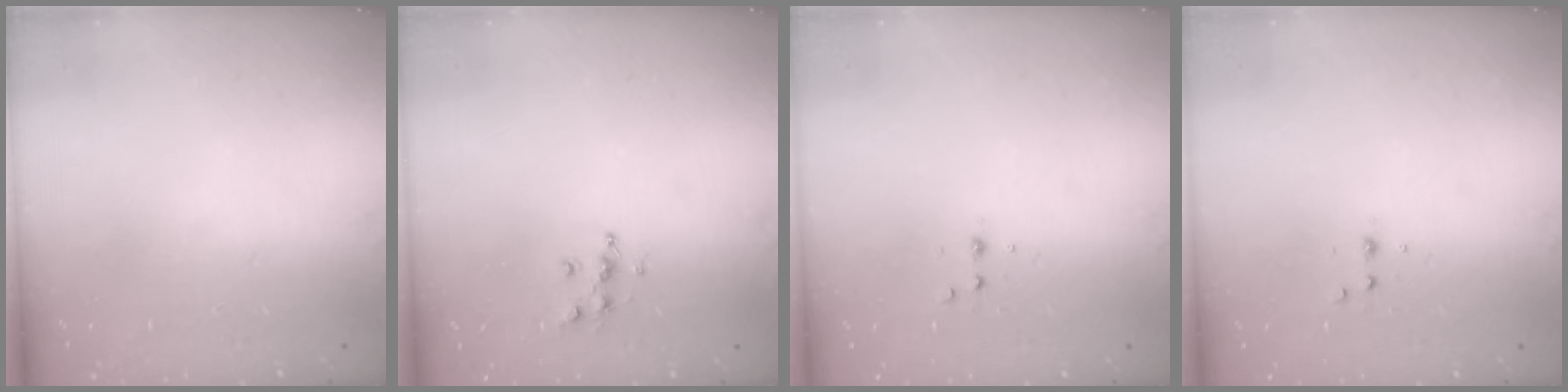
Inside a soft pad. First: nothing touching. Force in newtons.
{"total": 6.1, "press": 6.1, "slide": 0.4}
{"total": 2.9, "press": 2.7, "slide": 1.1}
{"total": 2.9, "press": 2.7, "slide": 1.1}